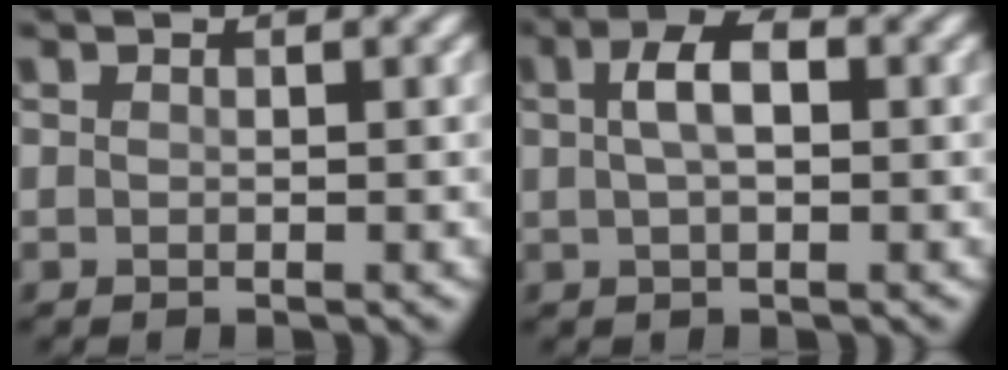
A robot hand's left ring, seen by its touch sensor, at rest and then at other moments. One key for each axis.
{"total": 3.3, "fx": 0.6, "fy": 1.5, "fz": 2.9, "tx": -0.056, "ty": 0.007, "tz": 0.007}